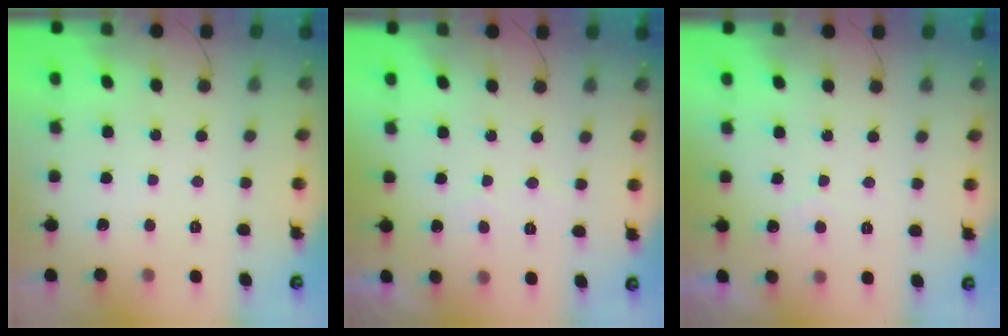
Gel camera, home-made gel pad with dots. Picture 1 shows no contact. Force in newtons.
{"total": 2.9, "press": 2.9, "slide": 0.2}
{"total": 3.1, "press": 3.1, "slide": 0.2}